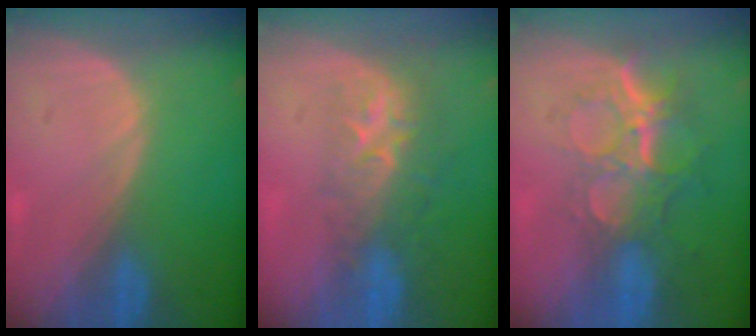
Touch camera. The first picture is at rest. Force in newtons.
{"total": 8.8, "press": 7.1, "slide": 5.2}
{"total": 9.2, "press": 7.7, "slide": 5.0}